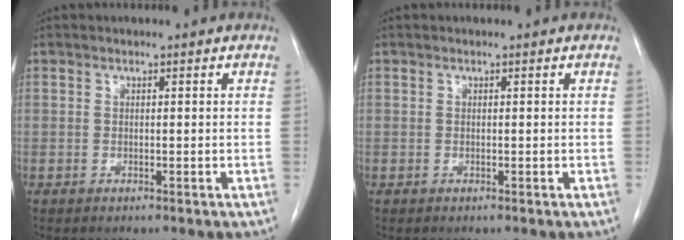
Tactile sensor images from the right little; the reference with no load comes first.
{"total": 0.0}